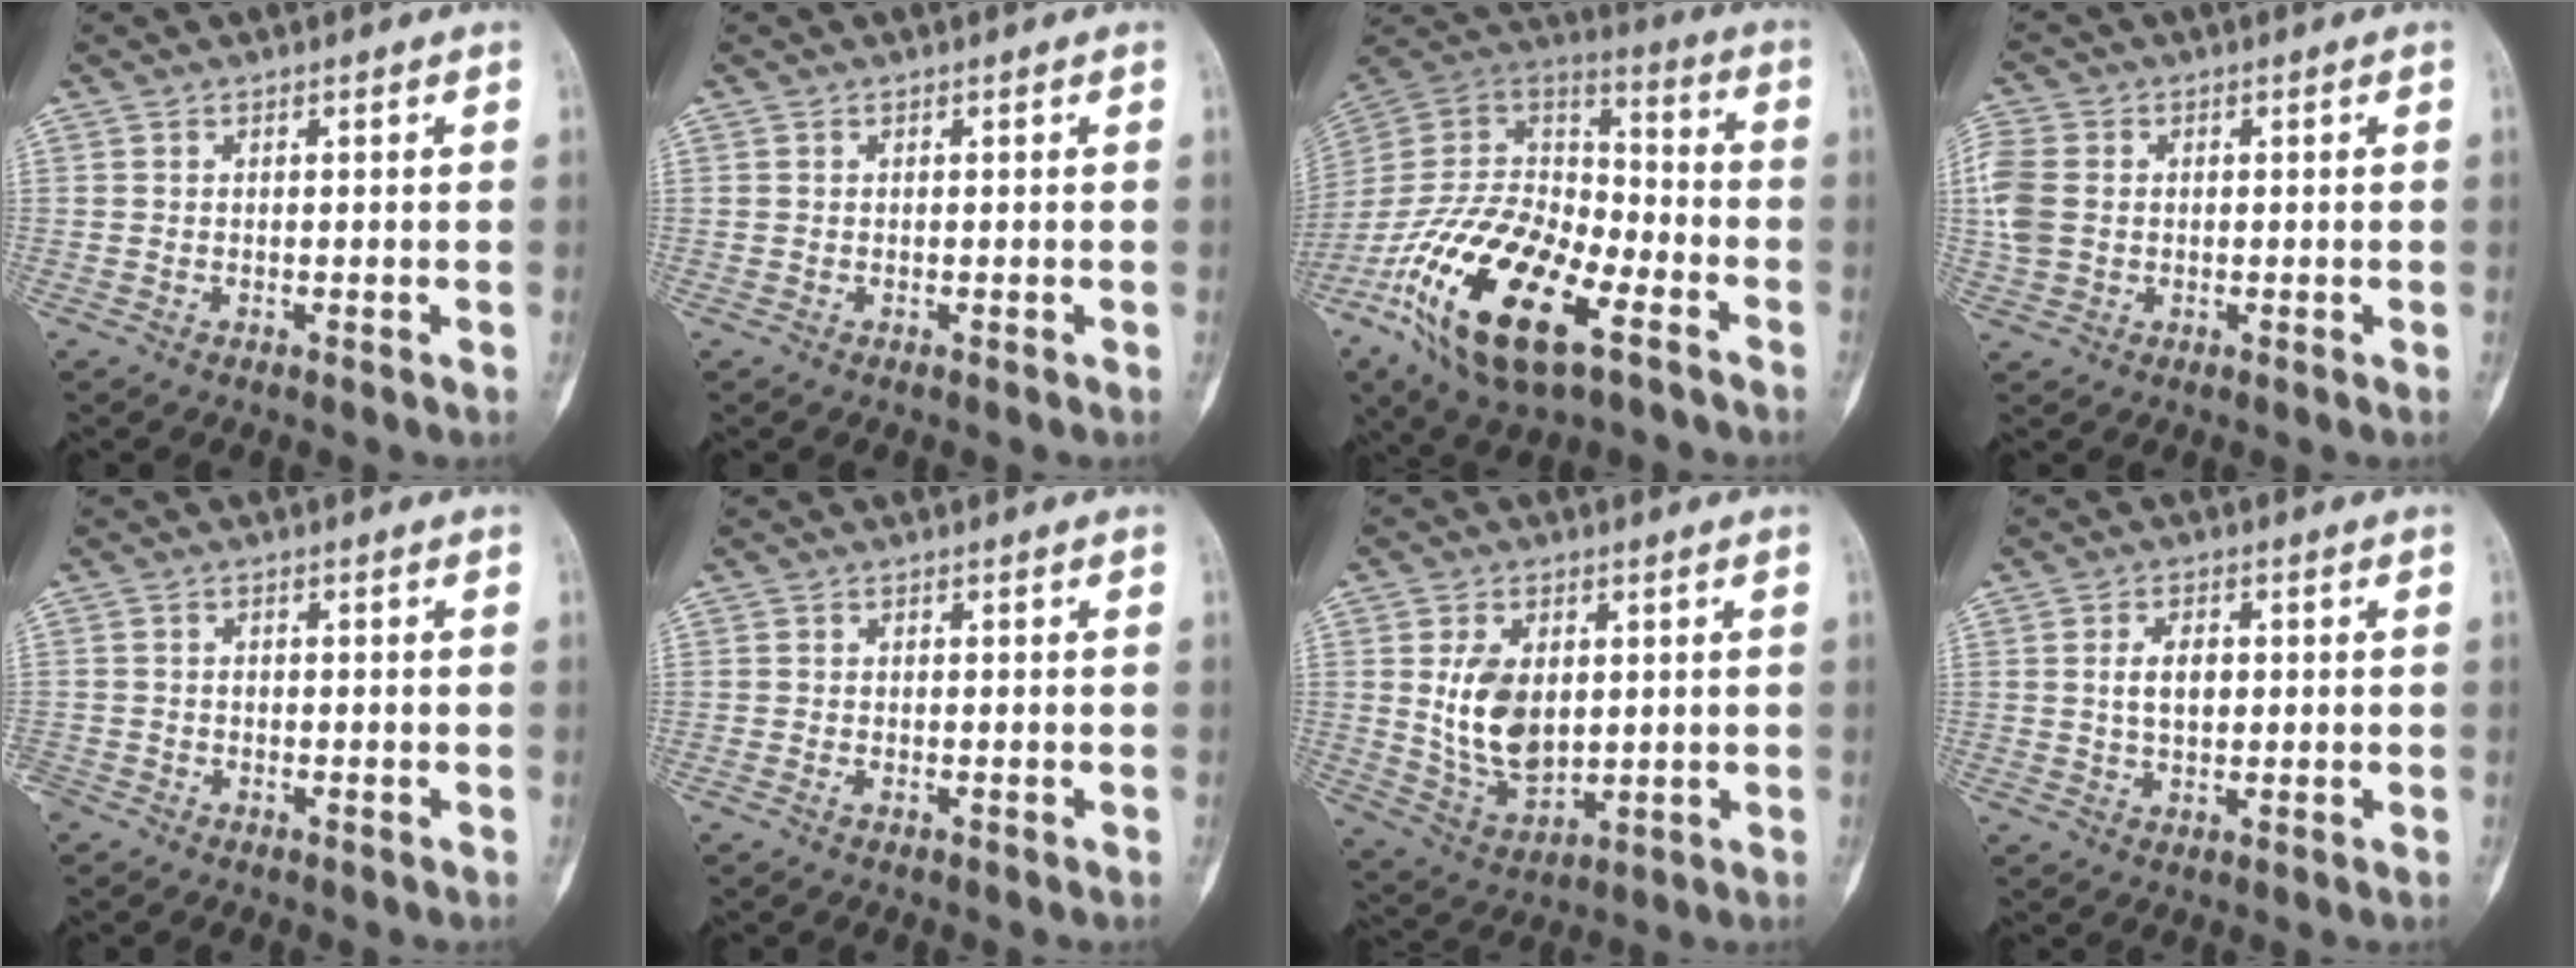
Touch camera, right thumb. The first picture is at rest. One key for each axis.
{"total": 0.0}
{"total": 26.6, "fx": -12.6, "fy": 12.7, "fz": 19.7, "tx": -0.406, "ty": 0.047, "tz": -0.226}
{"total": 7.3, "fx": 0.5, "fy": 5.6, "fz": 4.7, "tx": -0.120, "ty": 0.010, "tz": 0.007}
{"total": 3.0, "fx": -2.2, "fy": 1.9, "fz": 0.6, "tx": -0.012, "ty": 0.008, "tz": -0.045}
{"total": 0.6, "fx": -0.4, "fy": 0.3, "fz": 0.3, "tx": -0.008, "ty": 0.001, "tz": -0.007}
{"total": 11.2, "fx": 1.5, "fy": 7.3, "fz": 8.4, "tx": -0.131, "ty": -0.017, "tz": 0.045}
{"total": 4.6, "fx": 0.5, "fy": 2.8, "fz": 3.6, "tx": -0.059, "ty": 0.001, "tz": 0.010}